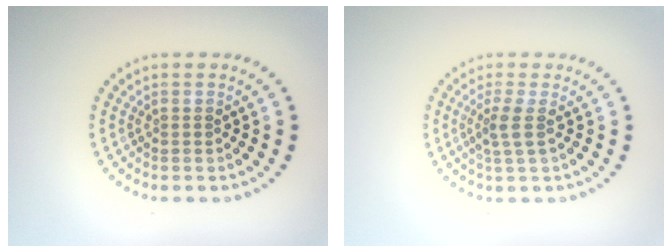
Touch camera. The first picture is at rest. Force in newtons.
{"total": 1.7, "press": 1.3, "slide": 1.1}